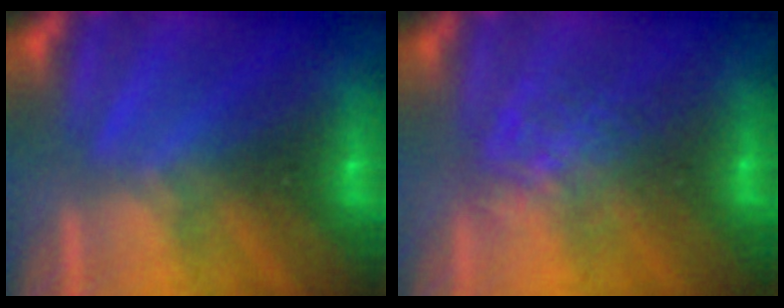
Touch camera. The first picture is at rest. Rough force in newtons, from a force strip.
{"total": 4.1}